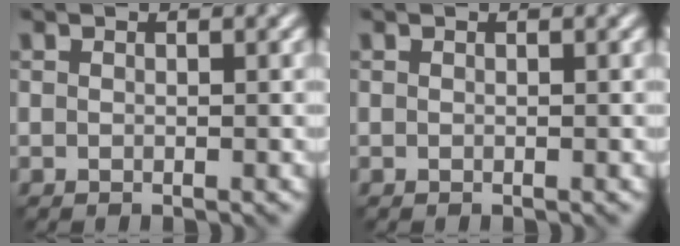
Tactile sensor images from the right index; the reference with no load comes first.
{"total": 0.0}